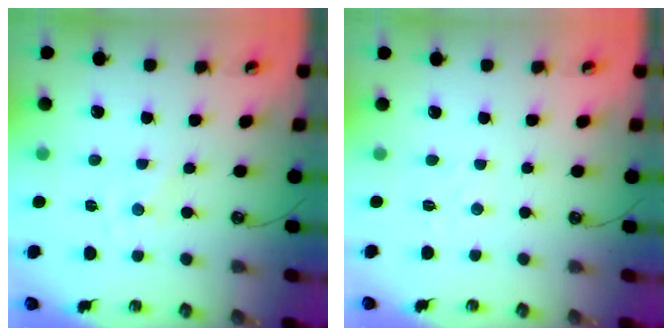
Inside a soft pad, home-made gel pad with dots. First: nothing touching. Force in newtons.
{"total": 1.9, "press": 1.9, "slide": 0.3}